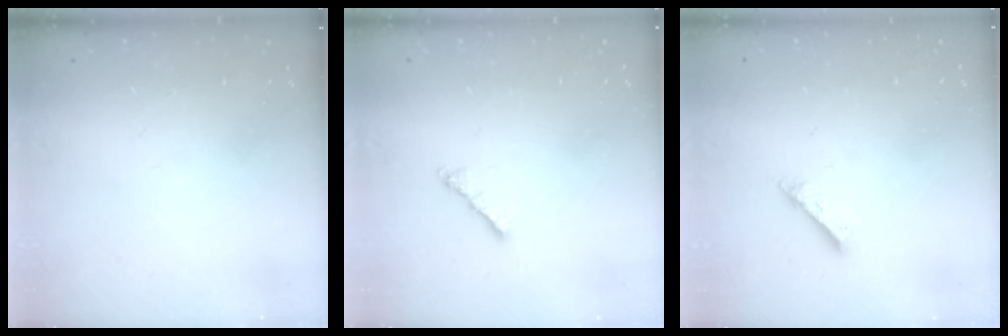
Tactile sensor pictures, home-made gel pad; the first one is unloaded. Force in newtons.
{"total": 2.0, "press": 1.9, "slide": 0.6}
{"total": 2.5, "press": 2.5, "slide": 0.1}